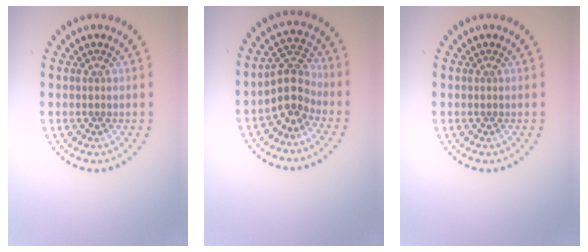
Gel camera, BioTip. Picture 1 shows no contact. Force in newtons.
{"total": 3.5, "press": 3.0, "slide": 1.7}
{"total": 0.0}